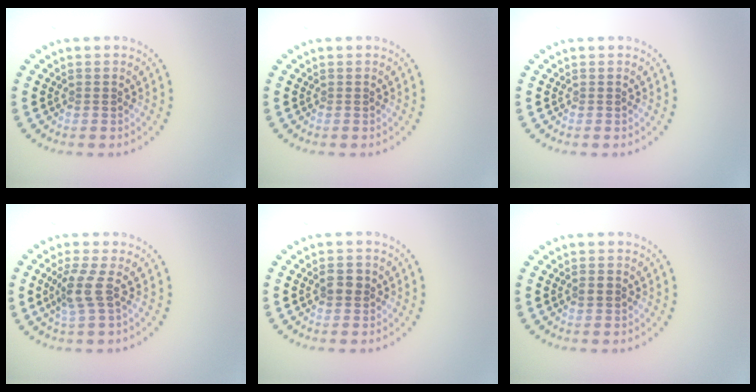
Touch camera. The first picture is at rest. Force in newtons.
{"total": 0.0}
{"total": 0.0}
{"total": 2.6, "press": 1.9, "slide": 1.7}
{"total": 1.8, "press": 1.8, "slide": 0.3}
{"total": 1.2, "press": 1.2, "slide": 0.1}